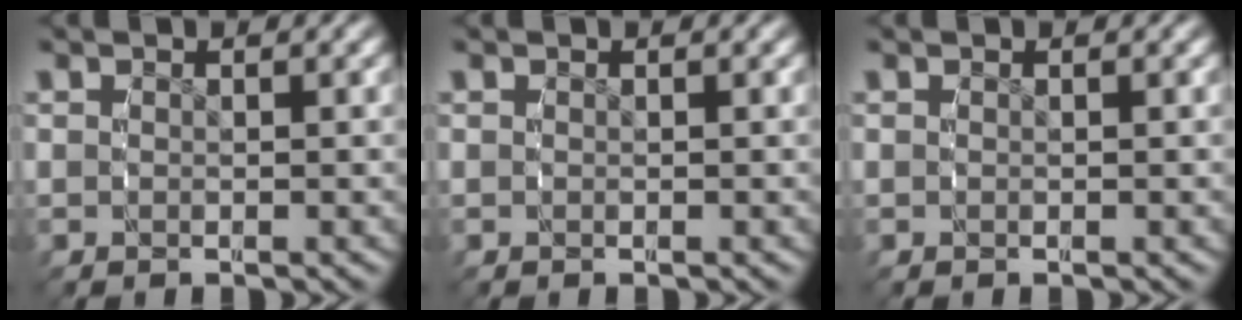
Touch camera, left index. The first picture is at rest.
{"total": 0.0}
{"total": 0.0}